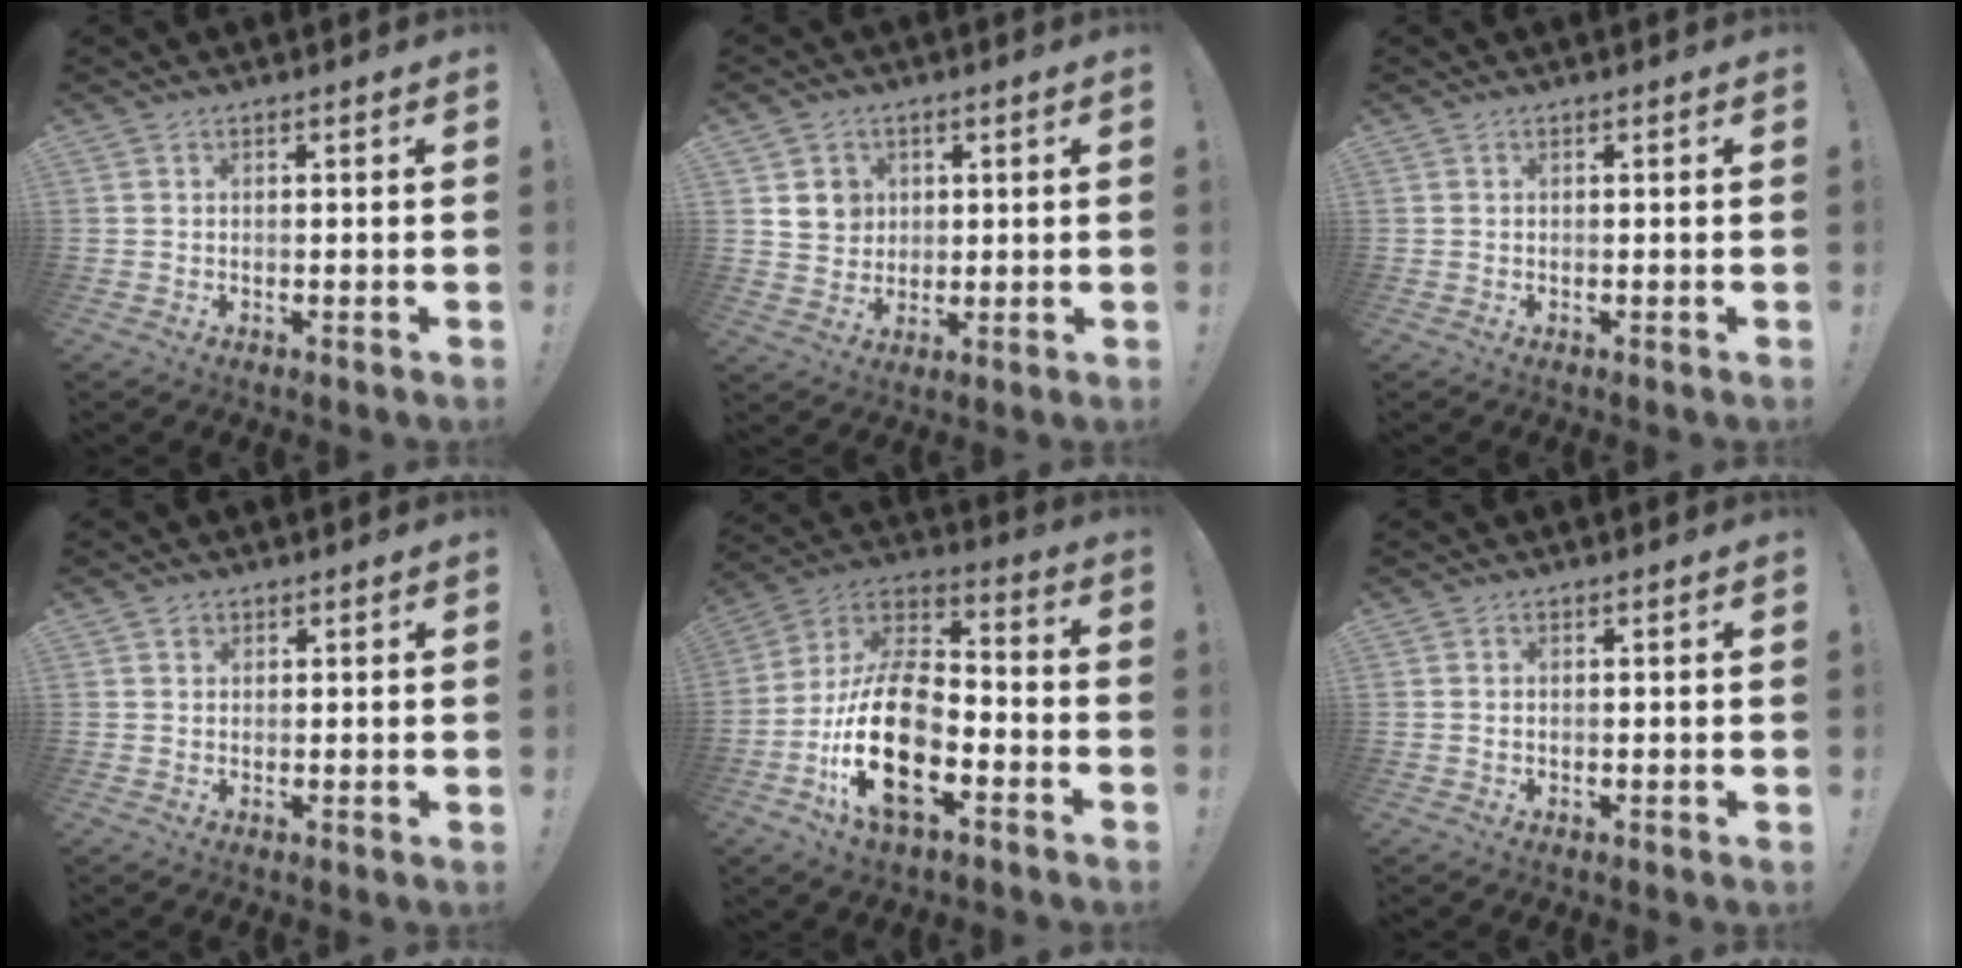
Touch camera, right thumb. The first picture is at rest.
{"total": 7.3, "force": [3.0, 6.5, 1.6], "torque": [-0.020, -0.013, 0.059]}
{"total": 0.0}
{"total": 1.2, "force": [0.8, 0.9, 0.2], "torque": [-0.002, 0.000, 0.015]}
{"total": 22.5, "force": [-7.9, 12.0, 17.2], "torque": [-0.339, 0.035, -0.130]}
{"total": 0.6, "force": [0.1, 0.3, 0.5], "torque": [-0.010, 0.001, 0.002]}